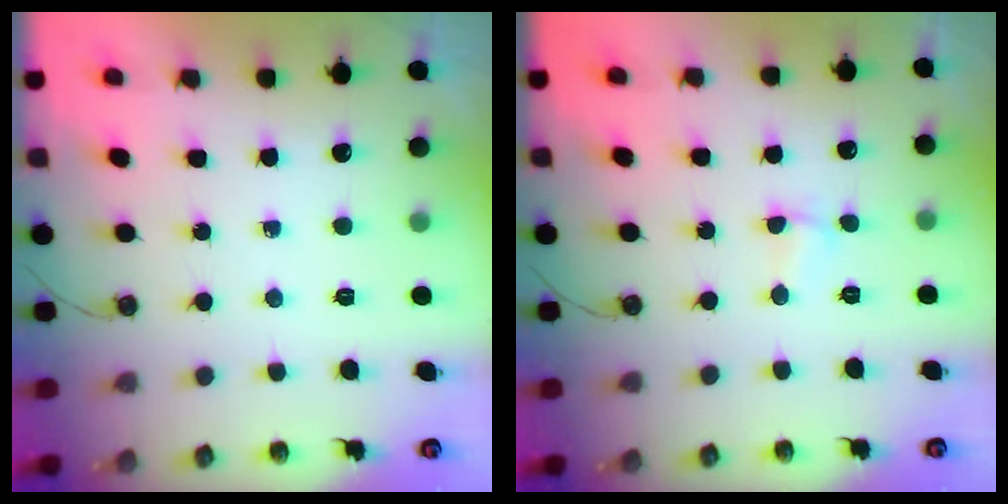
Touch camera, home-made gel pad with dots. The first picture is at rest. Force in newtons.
{"total": 2.7, "press": 2.6, "slide": 0.7}